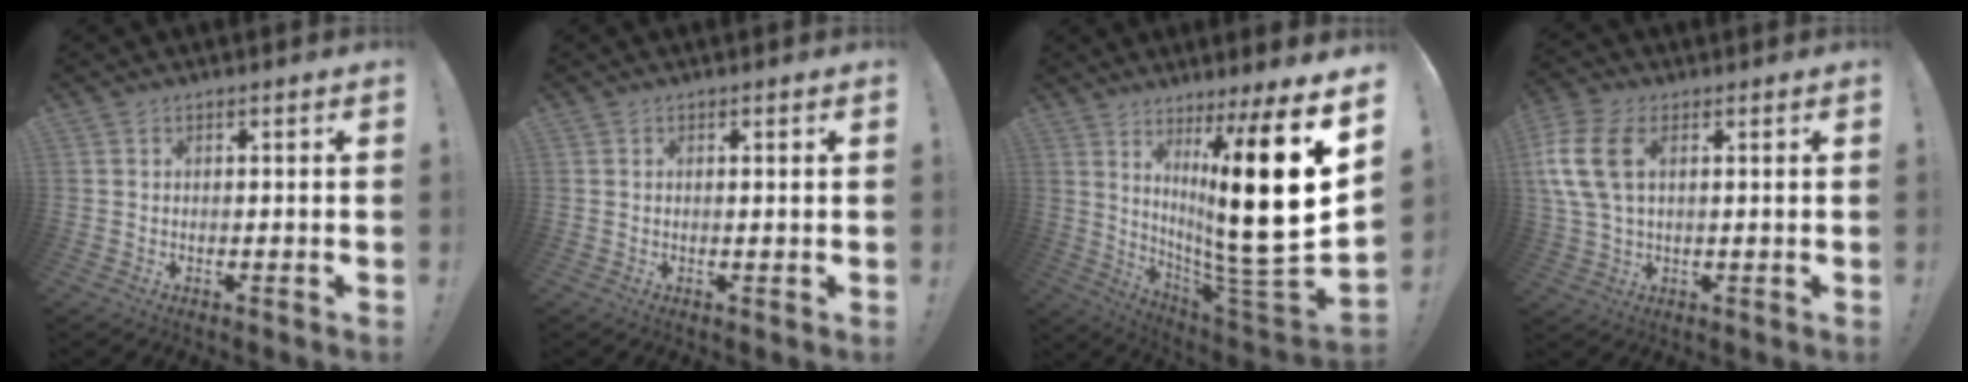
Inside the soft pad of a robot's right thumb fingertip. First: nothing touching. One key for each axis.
{"total": 0.7, "fx": 0.3, "fy": -0.1, "fz": 0.6, "tx": 0.005, "ty": -0.007, "tz": 0.002}
{"total": 24.8, "fx": 5.0, "fy": 3.0, "fz": 24.1, "tx": -0.393, "ty": -0.054, "tz": 0.075}
{"total": 12.1, "fx": 3.4, "fy": 7.0, "fz": 9.3, "tx": -0.196, "ty": -0.002, "tz": 0.065}